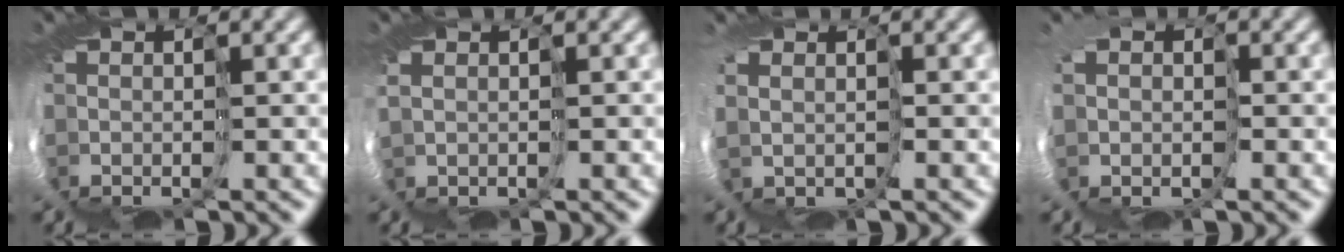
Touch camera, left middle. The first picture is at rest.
{"total": 0.7, "force": [0.7, 0.1, 0.1], "torque": [-0.010, 0.014, 0.016]}
{"total": 1.1, "force": [0.4, 1.1, 0.2], "torque": [-0.008, 0.001, 0.016]}
{"total": 2.0, "force": [0.1, 2.0, 0.4], "torque": [-0.015, -0.010, 0.002]}